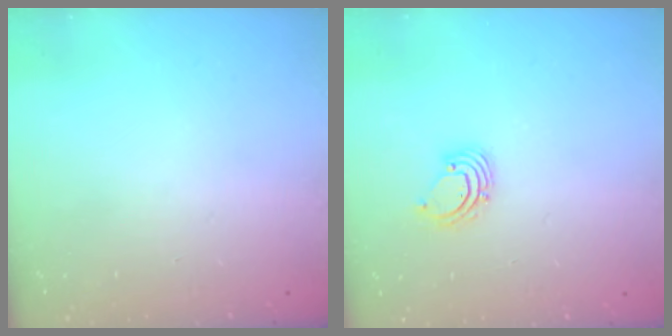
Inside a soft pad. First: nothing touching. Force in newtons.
{"total": 2.6, "press": 2.6, "slide": 0.2}